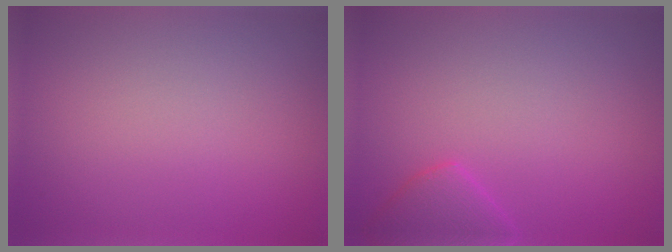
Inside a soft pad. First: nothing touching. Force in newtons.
{"total": 2.3, "press": 2.3, "slide": 0.2}